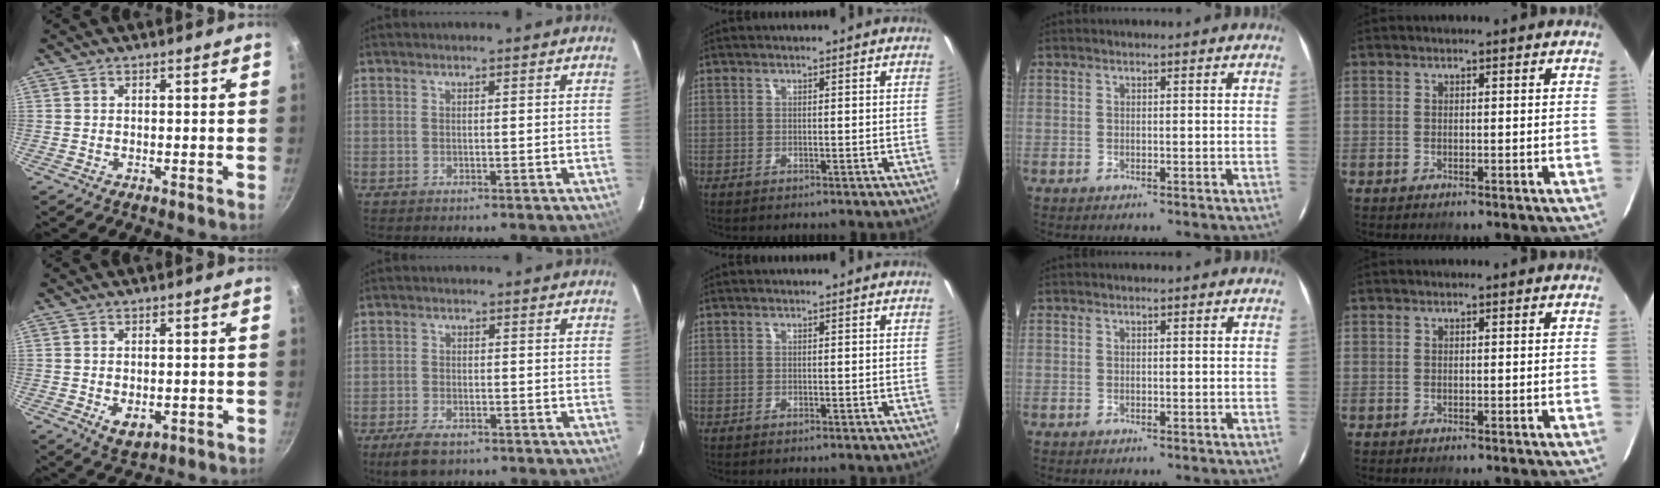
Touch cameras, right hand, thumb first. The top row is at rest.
{"thumb": {"total": 4.5, "force": [-0.8, 2.8, 3.4], "torque": [-0.052, -0.012, -0.008]}, "index": {"total": 5.5, "force": [-3.9, 2.3, 3.2], "torque": [-0.082, -0.011, -0.069]}}